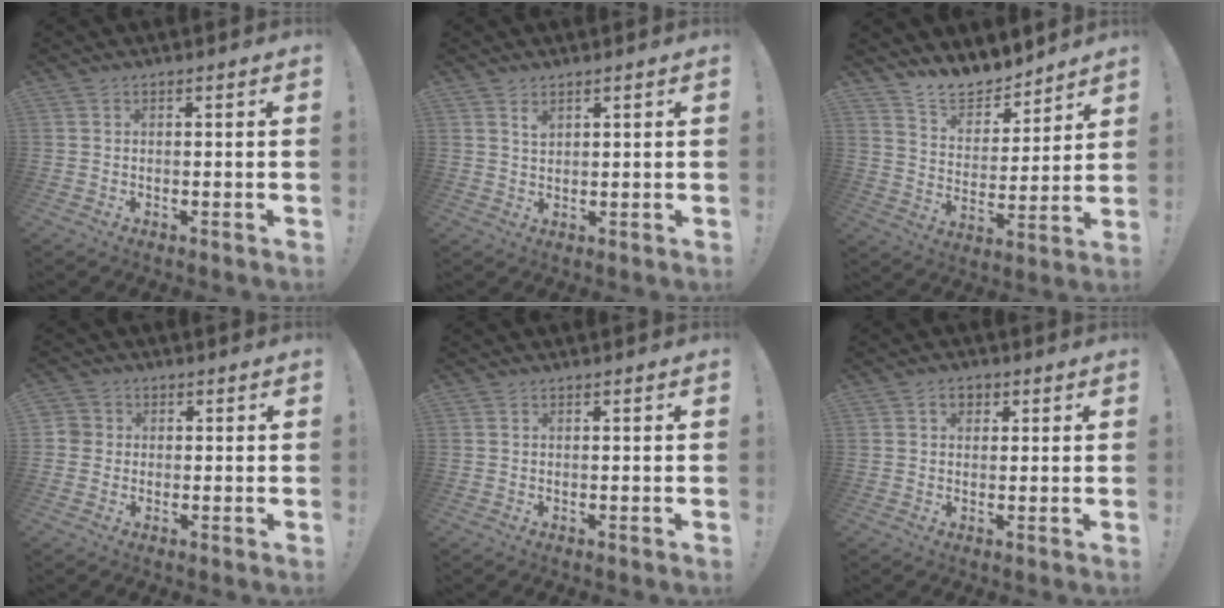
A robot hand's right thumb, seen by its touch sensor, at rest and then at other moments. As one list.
[{"total": 2.4, "force": [1.9, 1.3, 0.9], "torque": [-0.005, -0.015, 0.032]}, {"total": 10.7, "force": [10.0, 3.4, 1.5], "torque": [-0.034, -0.085, 0.192]}, {"total": 3.4, "force": [0.0, 3.3, 0.8], "torque": [-0.020, 0.011, 0.003]}, {"total": 0.0}, {"total": 3.2, "force": [1.4, 2.4, 1.5], "torque": [-0.009, 0.000, 0.022]}]